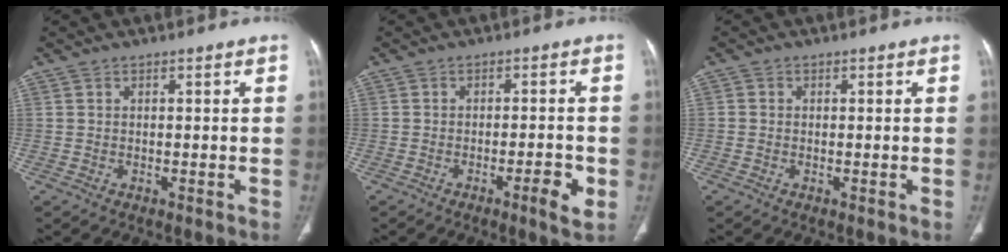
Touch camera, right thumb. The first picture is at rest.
{"total": 4.6, "force": [-1.9, 0.5, 4.2], "torque": [-0.065, 0.004, -0.029]}
{"total": 0.5, "force": [-0.1, 0.5, 0.2], "torque": [-0.002, 0.001, -0.005]}